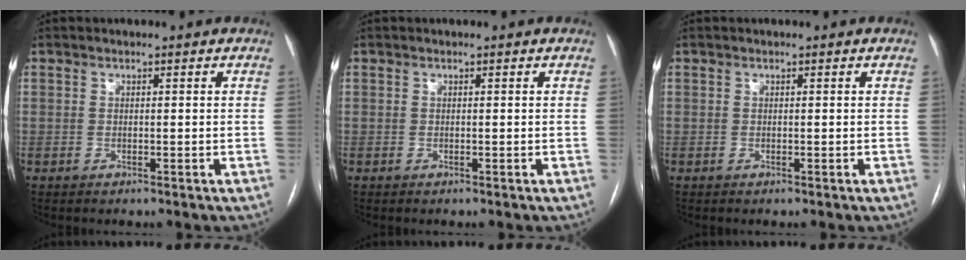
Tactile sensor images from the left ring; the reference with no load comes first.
{"total": 0.0}
{"total": 0.0}